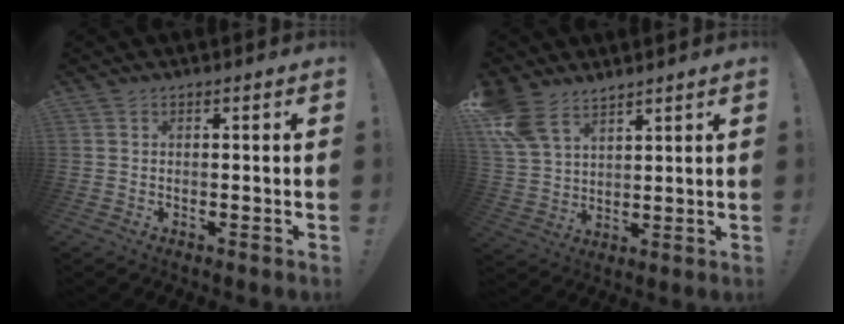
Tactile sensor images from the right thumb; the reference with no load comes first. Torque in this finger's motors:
{"motor_torque": [-0.25, 1.09, 0.54, 0.47, 0.48]}